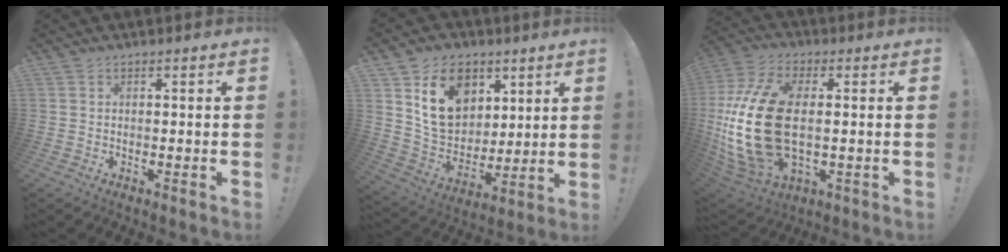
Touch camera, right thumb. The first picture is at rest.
{"total": 17.2, "force": [7.5, 13.1, 8.4], "torque": [-0.132, -0.034, 0.145]}
{"total": 24.6, "force": [0.2, 13.9, 20.3], "torque": [-0.413, 0.002, 0.014]}